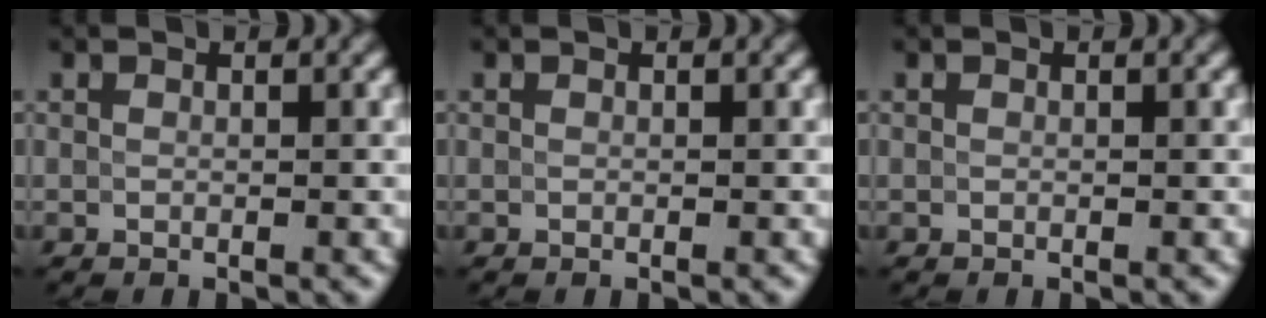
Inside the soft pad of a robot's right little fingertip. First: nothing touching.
{"total": 0.0}
{"total": 0.0}